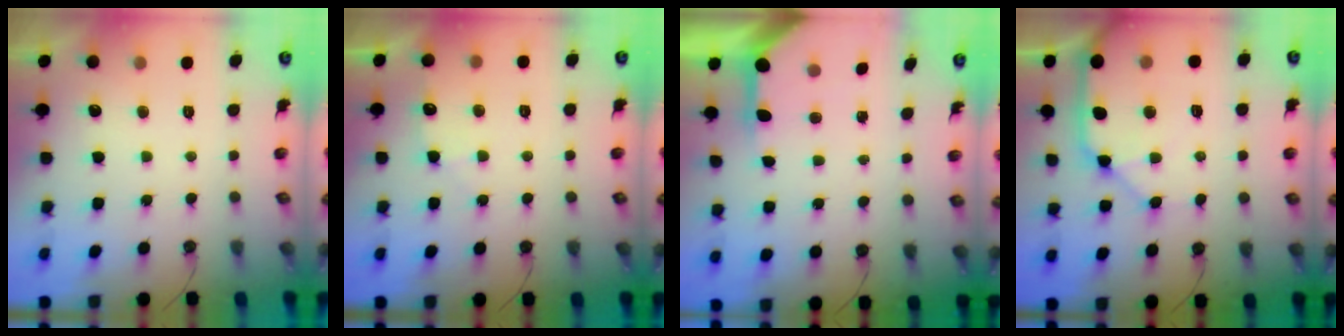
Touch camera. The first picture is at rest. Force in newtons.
{"total": 5.5, "press": 5.5, "slide": 0.6}
{"total": 6.1, "press": 6.1, "slide": 0.5}
{"total": 12.0, "press": 11.9, "slide": 1.6}